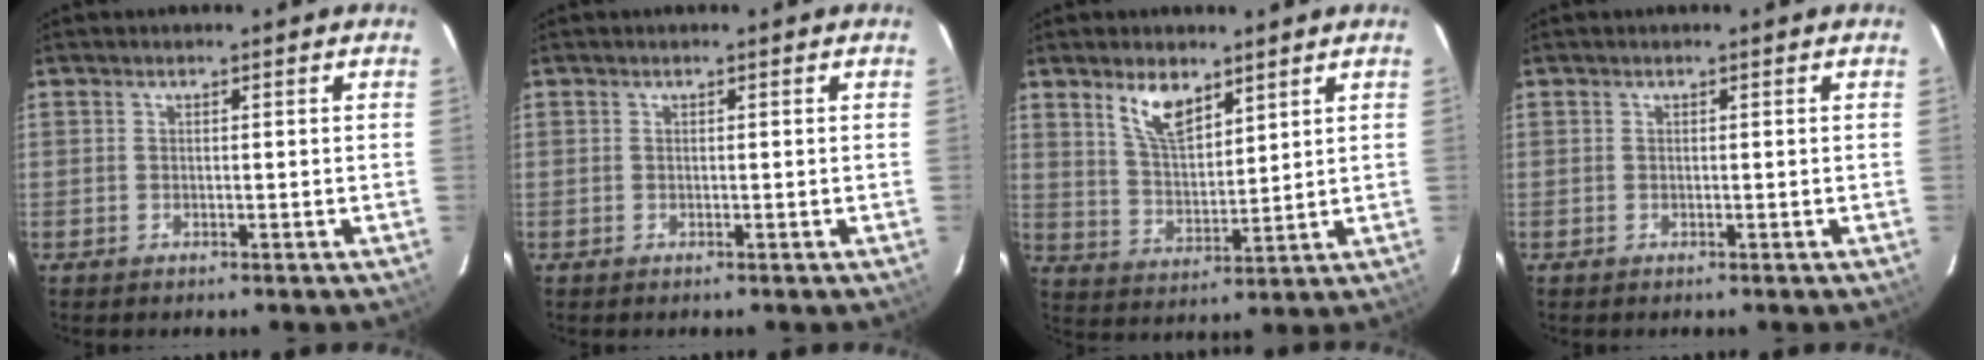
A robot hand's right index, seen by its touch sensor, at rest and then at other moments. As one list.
[{"total": 0.0}, {"total": 8.1, "force": [5.3, 3.4, 5.1], "torque": [-0.094, 0.004, 0.108]}, {"total": 0.0}]